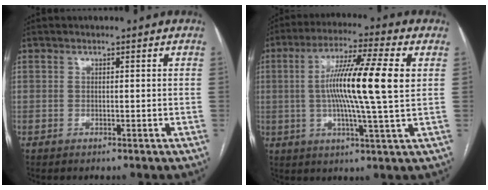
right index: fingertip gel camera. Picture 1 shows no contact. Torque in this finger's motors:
{"motor_torque": [1.83, 0.31, 0.83, 0.21]}